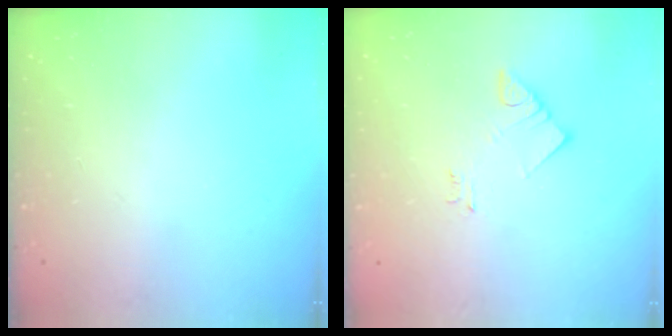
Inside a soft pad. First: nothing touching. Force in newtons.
{"total": 3.3, "press": 3.3, "slide": 0.1}